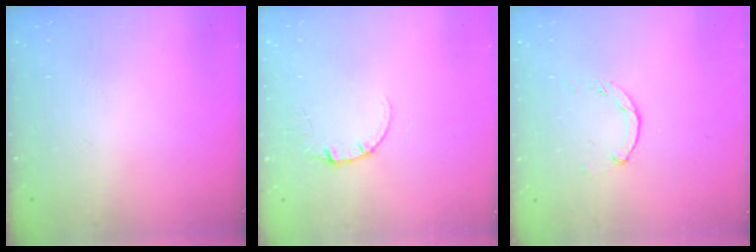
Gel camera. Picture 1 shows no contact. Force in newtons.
{"total": 3.3, "press": 3.3, "slide": 0.4}
{"total": 0.0}